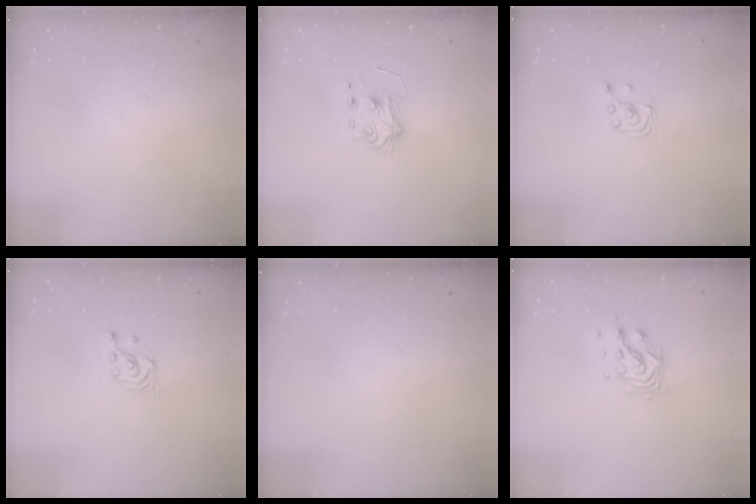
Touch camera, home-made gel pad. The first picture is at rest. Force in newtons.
{"total": 5.9, "press": 5.8, "slide": 0.7}
{"total": 2.0, "press": 2.0, "slide": 0.2}
{"total": 2.4, "press": 2.3, "slide": 0.2}
{"total": 0.0}
{"total": 8.8, "press": 8.7, "slide": 0.9}